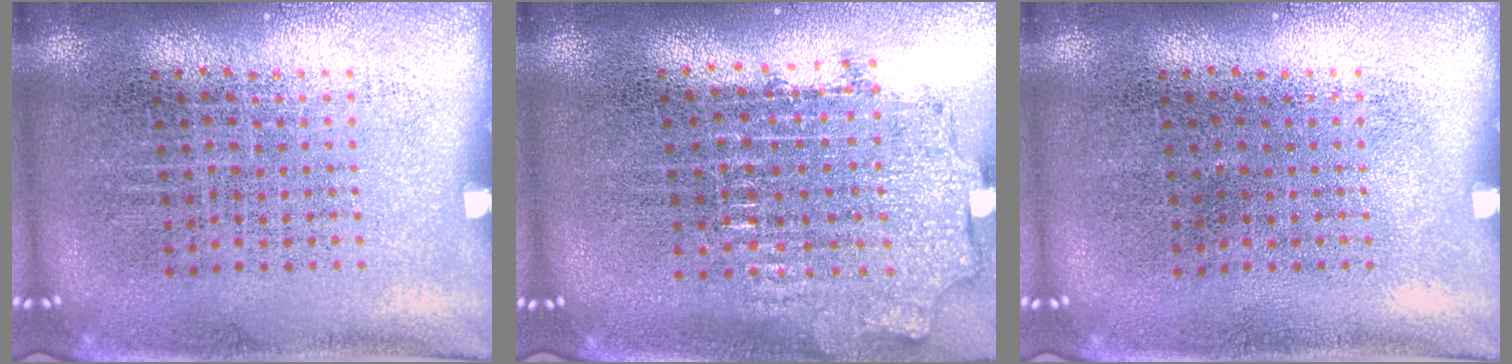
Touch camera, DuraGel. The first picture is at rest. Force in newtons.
{"total": 1.9, "press": 1.4, "slide": 1.3}
{"total": 0.0}